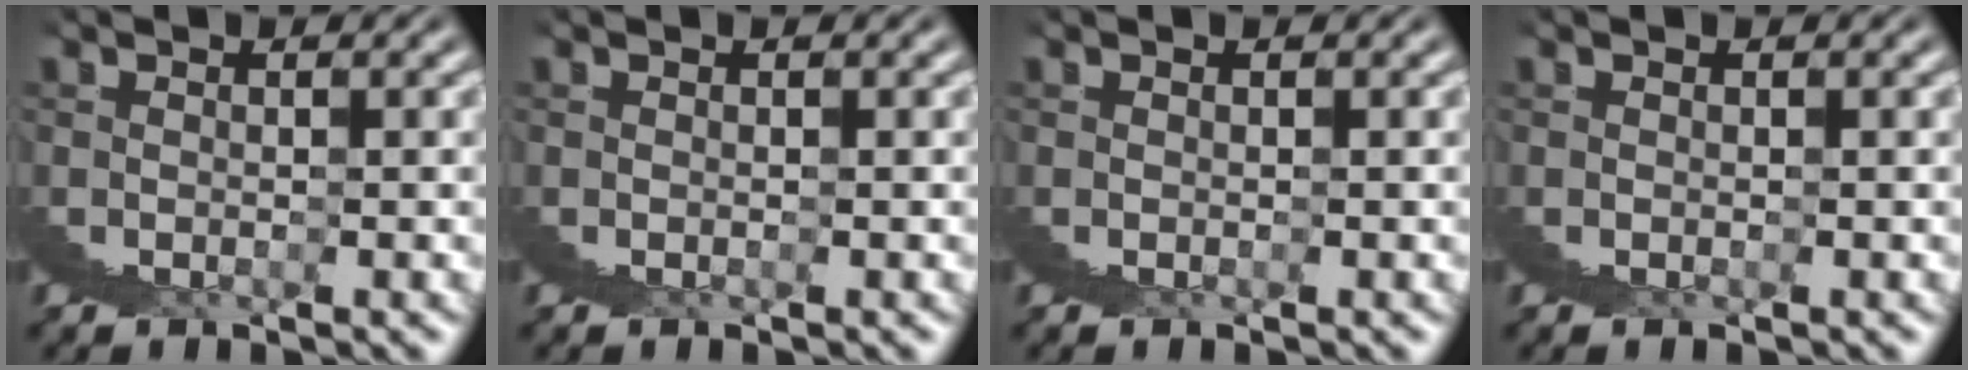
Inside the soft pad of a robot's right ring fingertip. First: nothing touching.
{"total": 0.0}
{"total": 0.0}
{"total": 0.0}